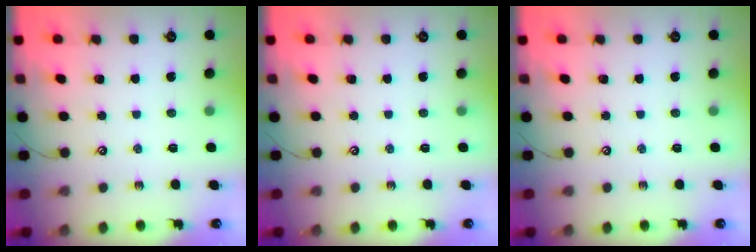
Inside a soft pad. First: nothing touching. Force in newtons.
{"total": 0.0}
{"total": 0.0}